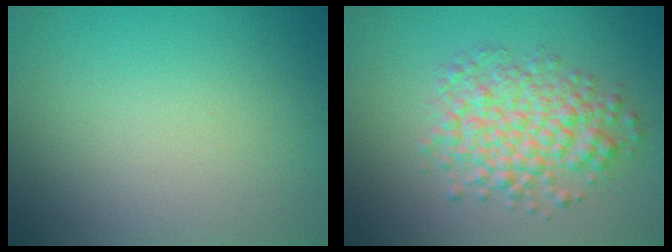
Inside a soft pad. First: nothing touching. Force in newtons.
{"total": 5.0, "press": 5.0, "slide": 0.1}